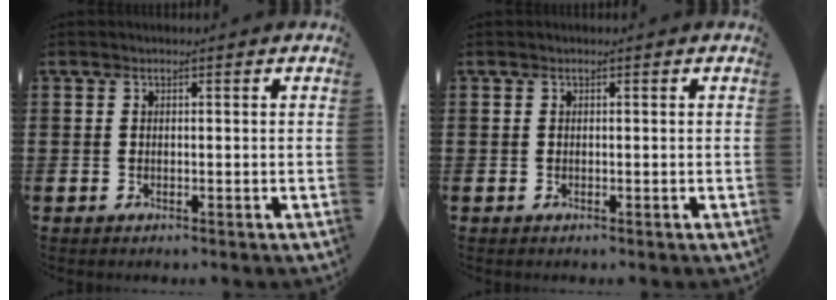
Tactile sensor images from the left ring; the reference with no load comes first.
{"total": 0.0}